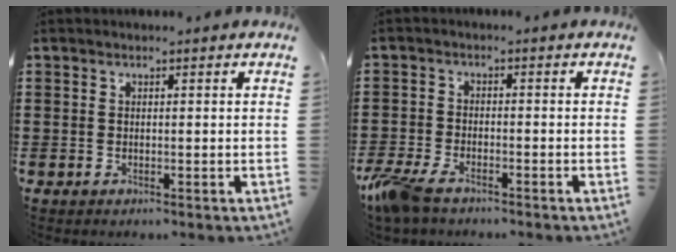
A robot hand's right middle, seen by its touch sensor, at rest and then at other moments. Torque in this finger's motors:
{"motor_torque": [0.99, -0.37, 0.18, 0.05]}